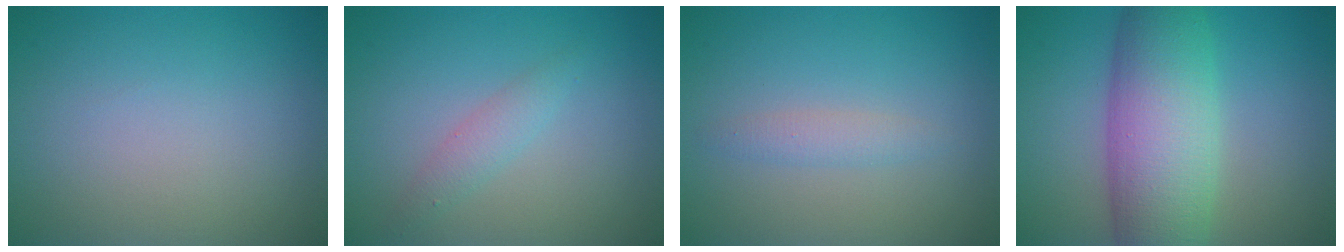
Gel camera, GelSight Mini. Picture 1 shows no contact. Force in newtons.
{"total": 1.6, "press": 1.6, "slide": 0.1}
{"total": 1.3, "press": 1.3, "slide": 0.1}
{"total": 9.7, "press": 9.7, "slide": 0.1}